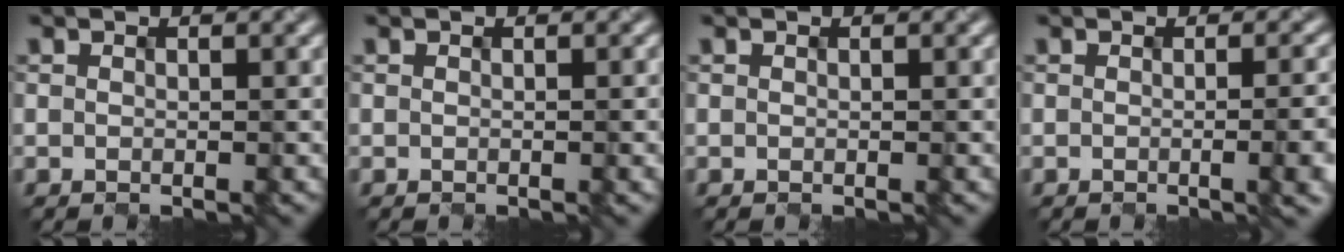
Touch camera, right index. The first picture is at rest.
{"total": 0.7, "force": [-0.1, 0.2, 0.6], "torque": [-0.009, 0.001, -0.003]}
{"total": 0.0}
{"total": 6.0, "force": [-0.8, 2.7, 5.3], "torque": [-0.023, 0.011, -0.006]}